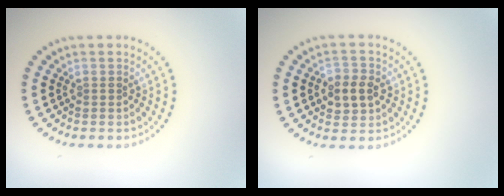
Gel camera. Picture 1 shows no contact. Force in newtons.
{"total": 3.0, "press": 2.9, "slide": 0.4}